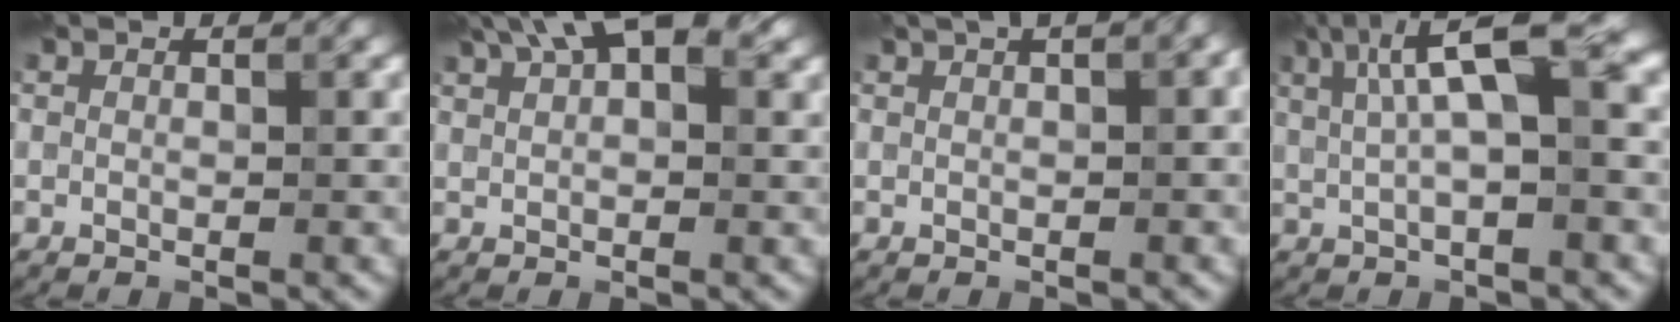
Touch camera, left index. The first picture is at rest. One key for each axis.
{"total": 6.3, "fx": 3.6, "fy": 2.6, "fz": 4.5, "tx": -0.066, "ty": 0.019, "tz": 0.056}
{"total": 3.6, "fx": 1.8, "fy": 1.2, "fz": 2.9, "tx": -0.032, "ty": 0.014, "tz": 0.026}
{"total": 7.5, "fx": 2.1, "fy": 1.9, "fz": 7.0, "tx": -0.119, "ty": 0.017, "tz": 0.031}